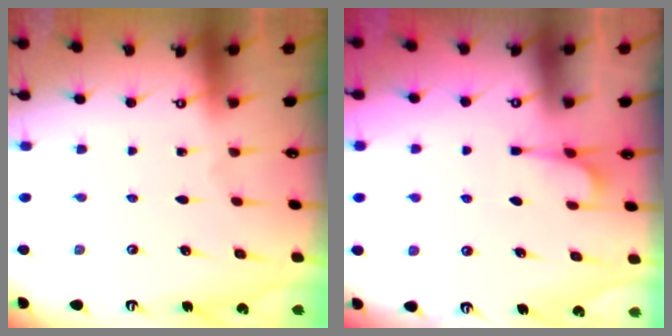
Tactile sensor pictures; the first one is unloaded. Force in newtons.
{"total": 2.4, "press": 2.2, "slide": 1.0}